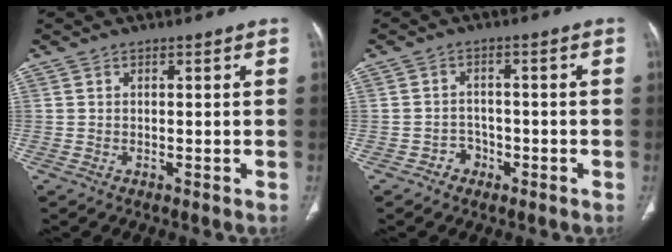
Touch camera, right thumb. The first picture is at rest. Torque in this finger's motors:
{"motor_torque": [0.38, -0.13, 0.57, -0.50, -0.04]}